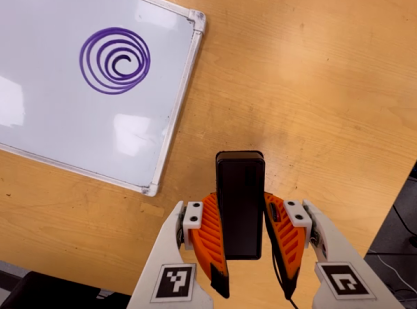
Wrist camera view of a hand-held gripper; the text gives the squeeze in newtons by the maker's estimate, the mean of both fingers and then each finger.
{"total": 5.0, "left": 3.8, "right": 6.2}